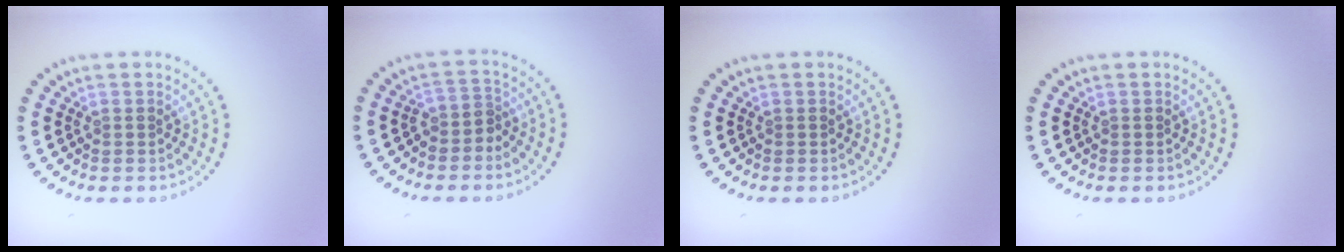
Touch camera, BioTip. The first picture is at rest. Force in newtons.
{"total": 1.9, "press": 1.5, "slide": 1.2}
{"total": 0.0}
{"total": 0.0}